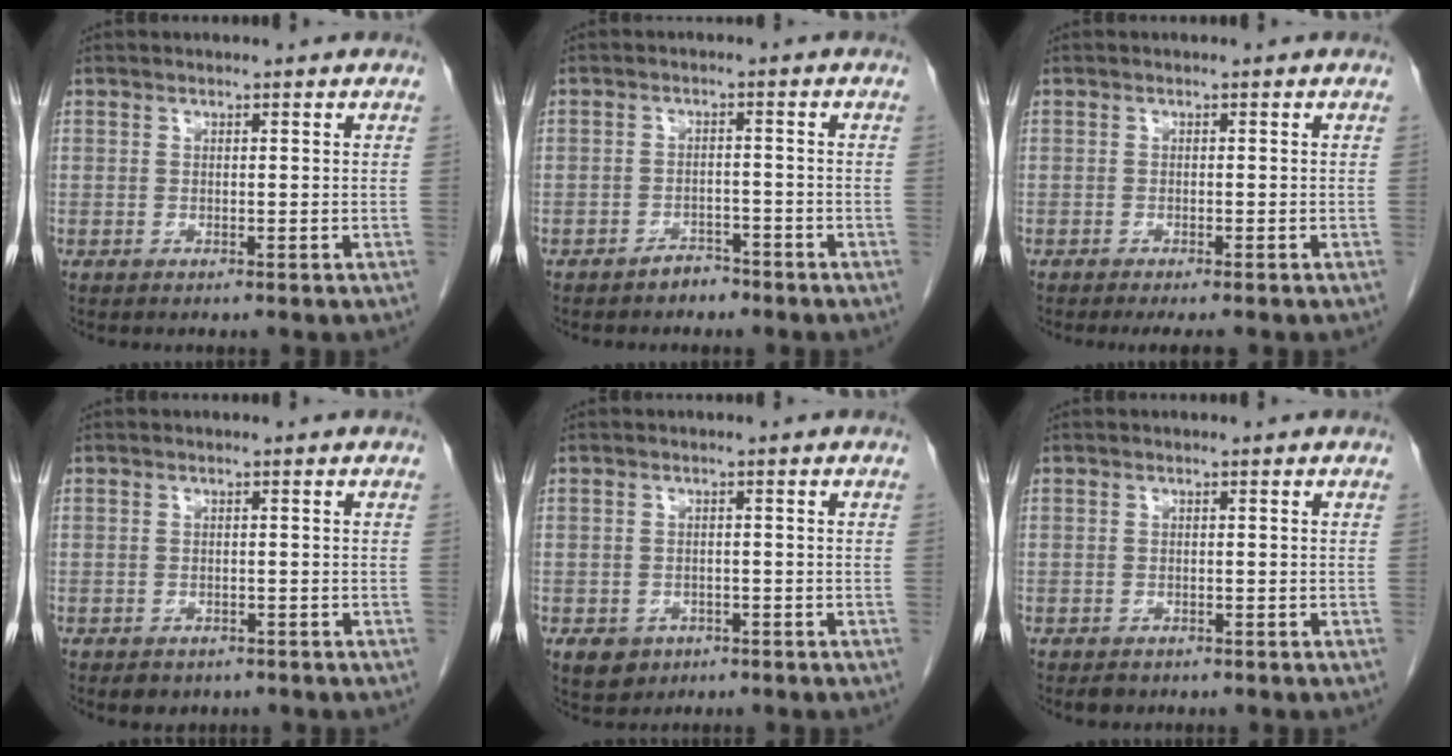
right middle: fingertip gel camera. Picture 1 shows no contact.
{"total": 2.5, "force": [-2.1, 1.2, 0.6], "torque": [-0.013, 0.004, -0.031]}
{"total": 4.0, "force": [-3.4, 0.4, 2.1], "torque": [-0.020, -0.007, -0.045]}
{"total": 2.8, "force": [-2.0, 1.7, 0.7], "torque": [-0.008, 0.002, -0.021]}
{"total": 3.9, "force": [-2.1, 3.1, 1.1], "torque": [-0.013, 0.003, -0.024]}
{"total": 1.3, "force": [-1.0, 0.8, 0.4], "torque": [-0.010, 0.000, -0.011]}